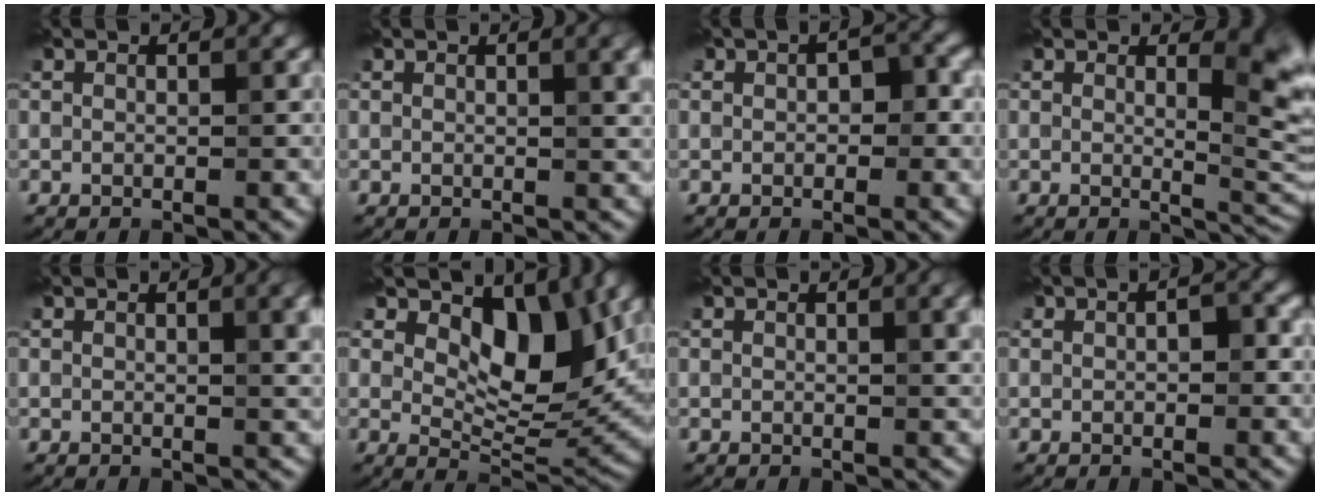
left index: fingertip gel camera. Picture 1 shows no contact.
{"total": 4.2, "force": [1.4, 1.7, 3.6], "torque": [-0.036, 0.003, 0.025]}
{"total": 2.7, "force": [0.0, 1.8, 2.0], "torque": [-0.027, 0.002, -0.005]}
{"total": 4.6, "force": [1.4, 1.6, 4.1], "torque": [-0.040, -0.008, 0.022]}
{"total": 4.3, "force": [1.4, 1.7, 3.7], "torque": [-0.036, 0.003, 0.024]}
{"total": 8.0, "force": [3.2, 4.3, 5.9], "torque": [-0.081, -0.020, 0.053]}
{"total": 3.3, "force": [1.2, 1.2, 2.8], "torque": [-0.033, 0.004, 0.018]}
{"total": 2.1, "force": [0.2, 1.3, 1.7], "torque": [-0.022, 0.004, 0.001]}